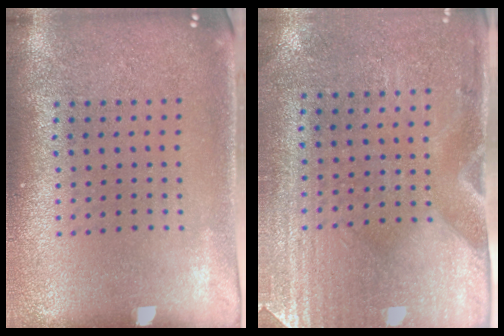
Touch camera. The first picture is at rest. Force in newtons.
{"total": 2.9, "press": 2.5, "slide": 1.5}